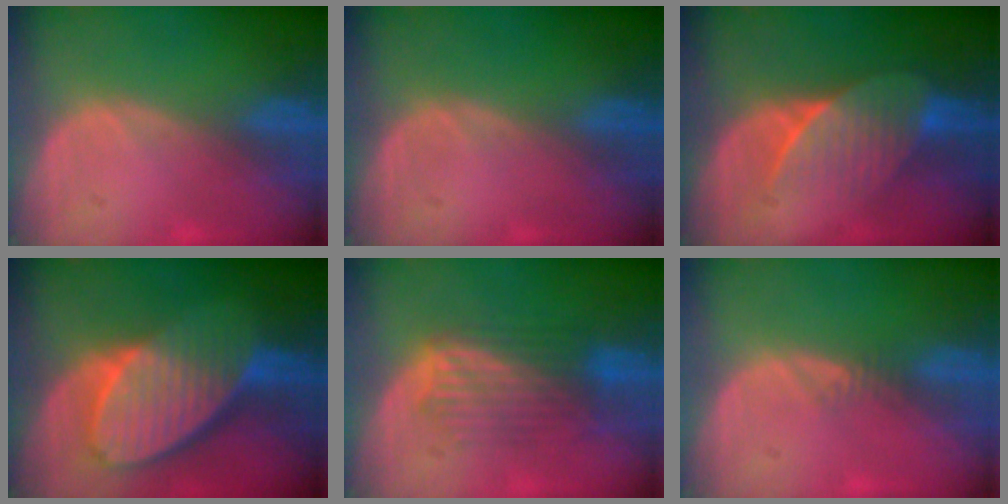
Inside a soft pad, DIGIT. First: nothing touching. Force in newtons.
{"total": 0.0}
{"total": 7.1, "press": 6.6, "slide": 2.7}
{"total": 10.2, "press": 9.0, "slide": 4.9}
{"total": 6.3, "press": 6.3, "slide": 0.6}
{"total": 0.9, "press": 0.8, "slide": 0.4}